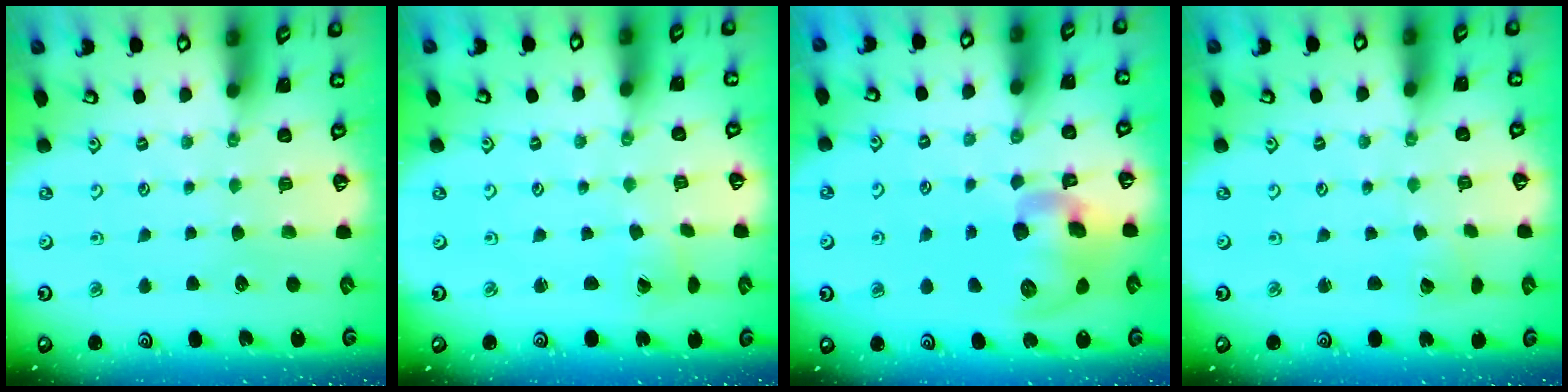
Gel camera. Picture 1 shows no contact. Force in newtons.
{"total": 0.7, "press": 0.7, "slide": 0.1}
{"total": 14.7, "press": 14.5, "slide": 2.7}
{"total": 1.3, "press": 1.3, "slide": 0.0}